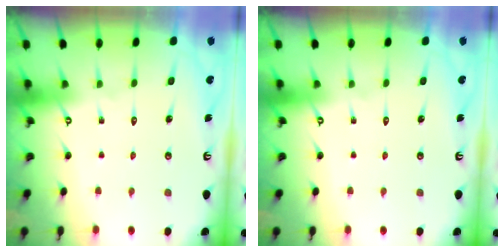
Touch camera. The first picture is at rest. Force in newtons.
{"total": 0.0}